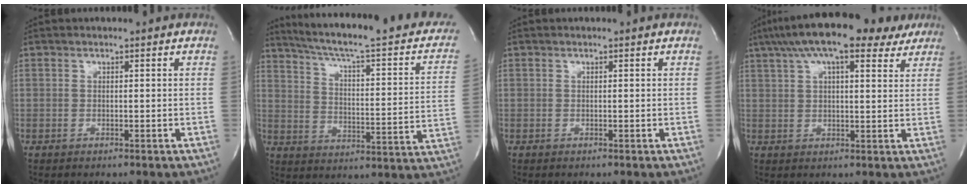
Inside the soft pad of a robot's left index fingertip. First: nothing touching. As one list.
[{"total": 23.7, "force": [18.8, 3.1, 14.0], "torque": [-0.205, -0.020, 0.240]}, {"total": 0.0}, {"total": 16.5, "force": [11.6, 4.7, 10.8], "torque": [-0.194, 0.048, 0.165]}]